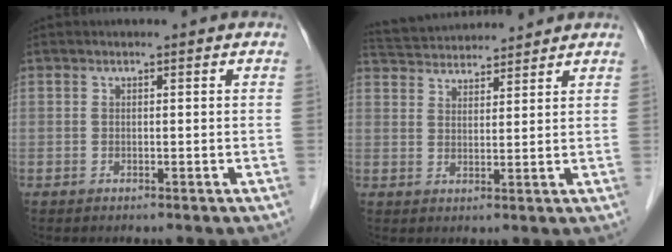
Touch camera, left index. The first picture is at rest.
{"total": 10.0, "force": [9.6, 1.4, 2.3], "torque": [-0.046, 0.036, 0.156]}